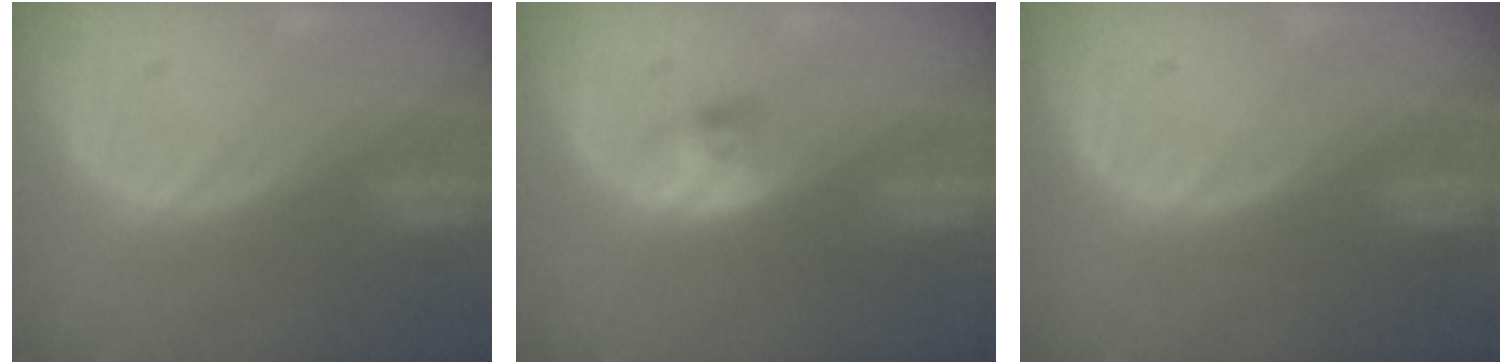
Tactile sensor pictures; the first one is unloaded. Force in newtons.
{"total": 2.7, "press": 2.4, "slide": 1.1}
{"total": 0.0}